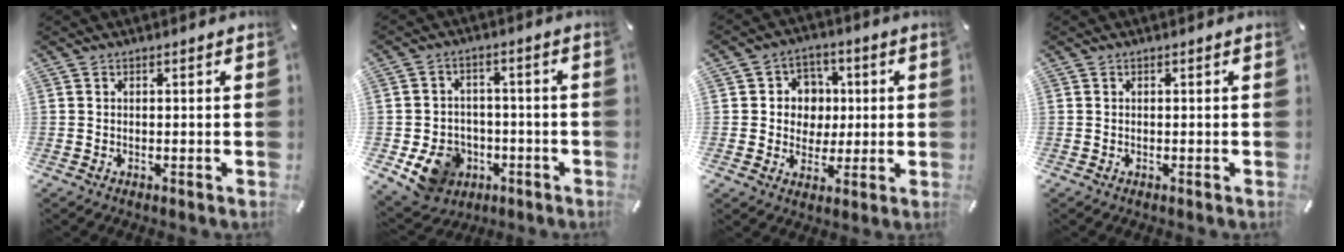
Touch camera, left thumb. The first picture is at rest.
{"total": 10.5, "force": [-4.0, 8.8, 4.1], "torque": [-0.081, 0.029, -0.064]}
{"total": 7.4, "force": [0.2, 7.3, 1.5], "torque": [-0.027, 0.006, 0.004]}
{"total": 0.0}